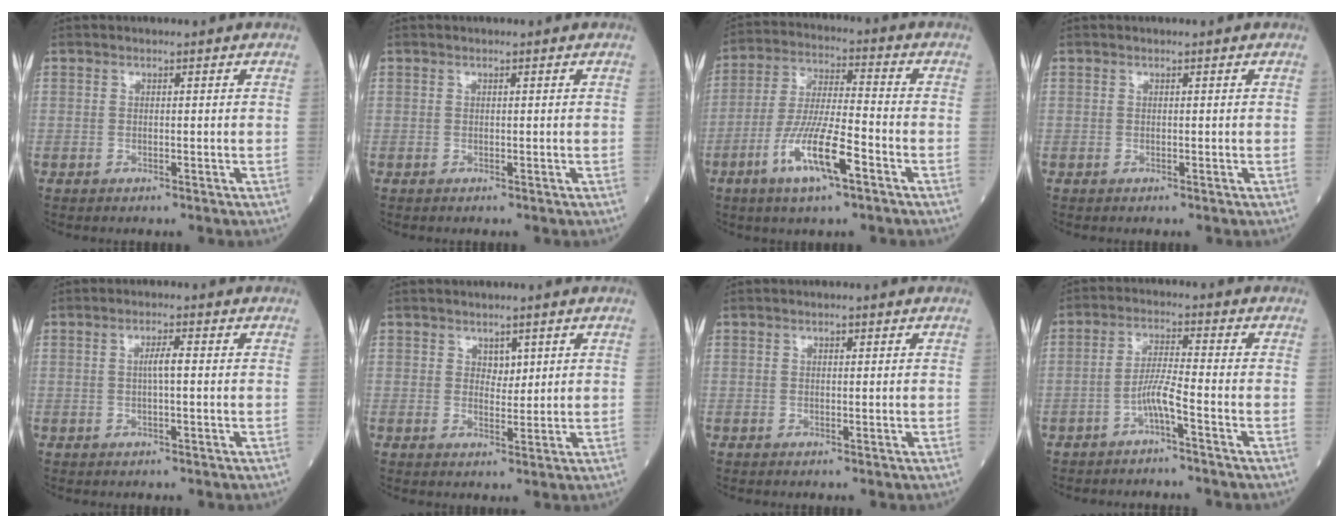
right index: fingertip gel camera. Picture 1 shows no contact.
{"total": 0.0}
{"total": 11.2, "force": [-5.2, 1.6, 9.8], "torque": [-0.193, -0.010, -0.097]}
{"total": 0.0}
{"total": 2.1, "force": [0.1, 0.1, 2.1], "torque": [-0.039, 0.003, -0.001]}
{"total": 2.1, "force": [1.1, 1.3, 1.2], "torque": [-0.012, -0.003, 0.019]}
{"total": 0.6, "force": [0.3, 0.2, 0.4], "torque": [-0.008, -0.001, 0.004]}
{"total": 3.8, "force": [-2.2, -0.2, 3.0], "torque": [-0.060, 0.007, -0.046]}